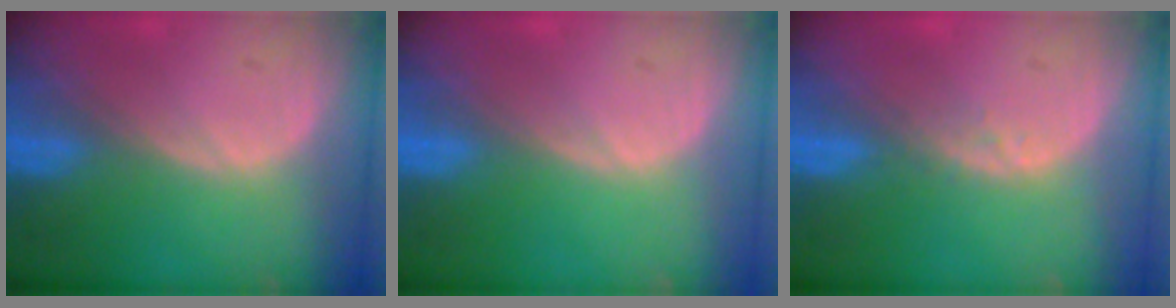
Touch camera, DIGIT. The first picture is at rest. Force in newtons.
{"total": 0.0}
{"total": 1.3, "press": 1.3, "slide": 0.2}